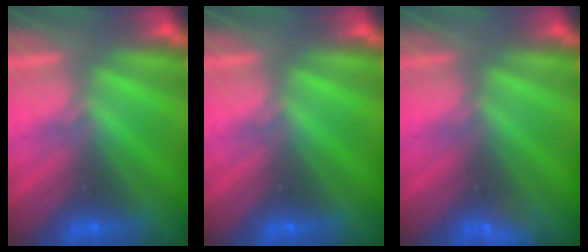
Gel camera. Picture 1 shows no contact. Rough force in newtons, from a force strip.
{"total": 0.0}
{"total": 2.9}